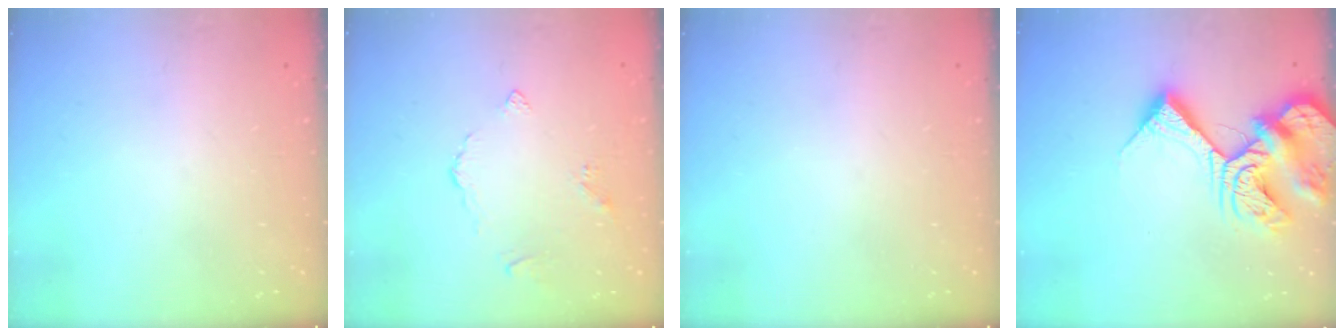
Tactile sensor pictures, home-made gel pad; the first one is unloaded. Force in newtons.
{"total": 3.6, "press": 3.5, "slide": 0.7}
{"total": 0.0}
{"total": 14.4, "press": 14.3, "slide": 1.6}